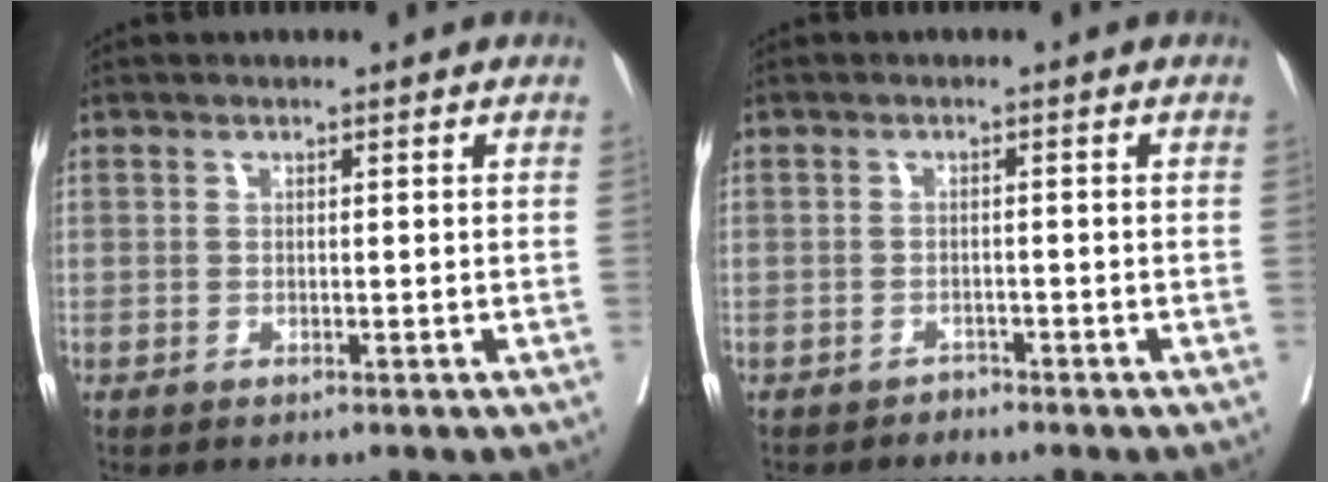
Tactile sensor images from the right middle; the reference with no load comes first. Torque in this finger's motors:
{"motor_torque": [-0.31, -0.51, -0.30, -0.03]}